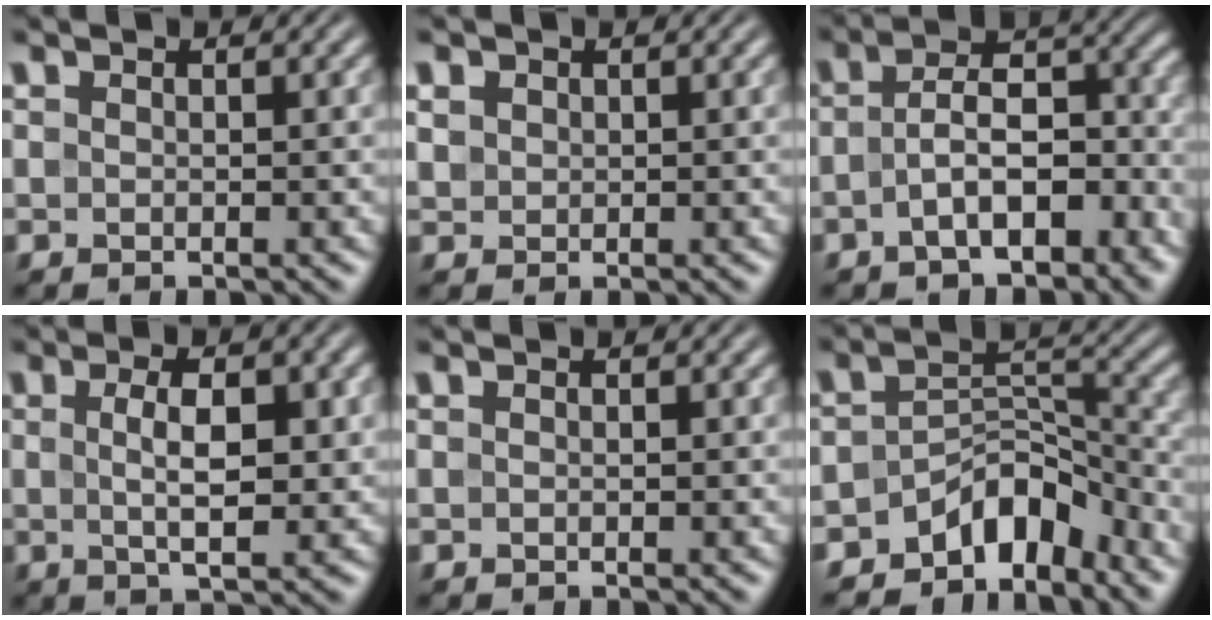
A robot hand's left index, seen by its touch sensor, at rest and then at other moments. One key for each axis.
{"total": 1.2, "fx": 0.5, "fy": 1.1, "fz": 0.2, "tx": -0.002, "ty": 0.001, "tz": 0.010}
{"total": 7.6, "fx": -2.8, "fy": 3.9, "fz": 5.9, "tx": -0.085, "ty": 0.014, "tz": -0.057}
{"total": 4.4, "fx": 0.3, "fy": 1.6, "fz": 4.1, "tx": -0.073, "ty": 0.000, "tz": 0.008}
{"total": 0.0}
{"total": 6.1, "fx": -4.6, "fy": 3.0, "fz": 2.6, "tx": -0.016, "ty": 0.004, "tz": -0.087}